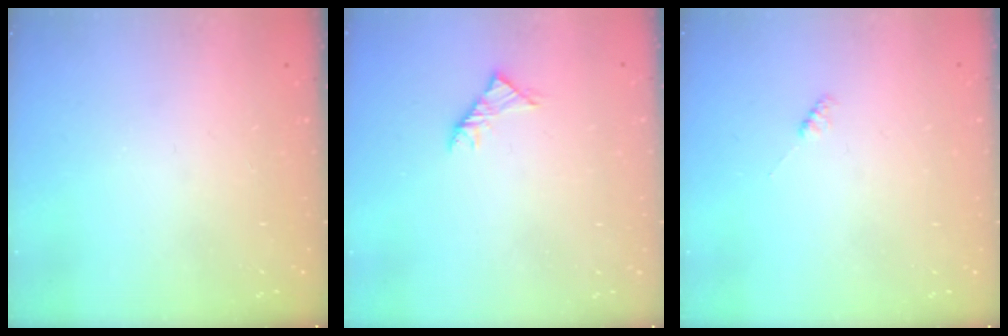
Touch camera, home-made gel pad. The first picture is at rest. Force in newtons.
{"total": 2.9, "press": 2.8, "slide": 0.8}
{"total": 1.9, "press": 1.9, "slide": 0.3}